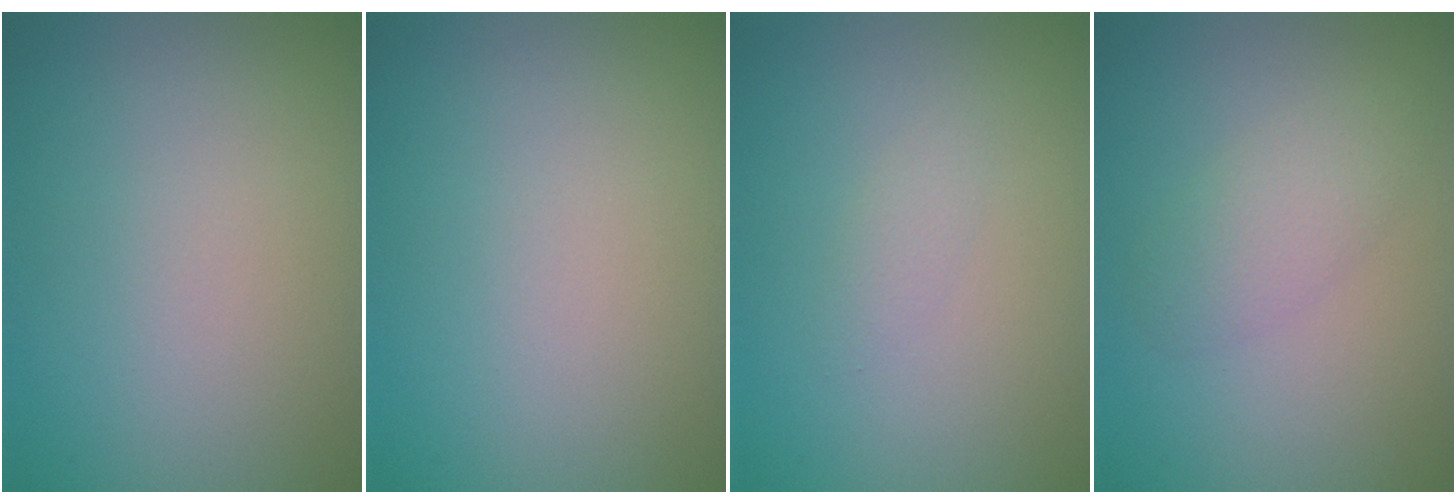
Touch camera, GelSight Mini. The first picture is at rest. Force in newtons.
{"total": 0.0}
{"total": 0.8, "press": 0.8, "slide": 0.1}
{"total": 2.4, "press": 2.4, "slide": 0.1}